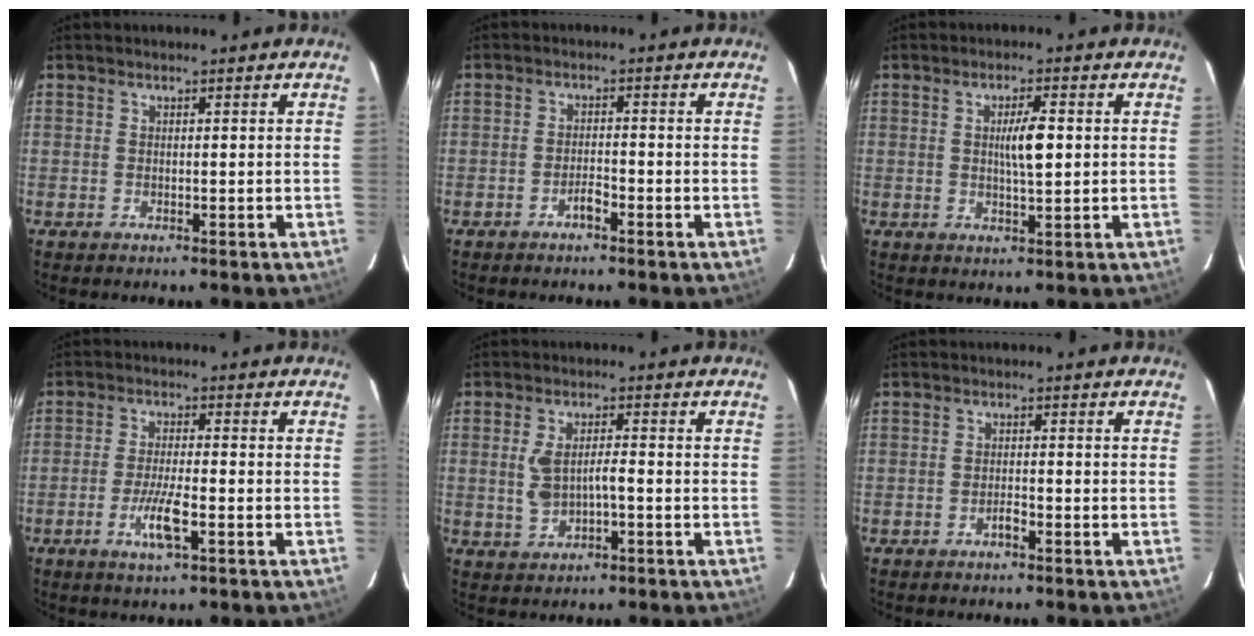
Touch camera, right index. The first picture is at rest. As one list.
[{"total": 1.9, "force": [-1.4, 0.4, 1.3], "torque": [-0.021, 0.002, -0.025]}, {"total": 4.6, "force": [0.6, 0.6, 4.5], "torque": [-0.077, 0.001, 0.009]}, {"total": 5.6, "force": [-2.3, 0.6, 5.1], "torque": [-0.098, -0.007, -0.042]}, {"total": 4.8, "force": [-0.5, 1.8, 4.4], "torque": [-0.090, 0.006, -0.003]}, {"total": 1.3, "force": [-0.9, 0.2, 0.8], "torque": [-0.014, 0.002, -0.016]}]